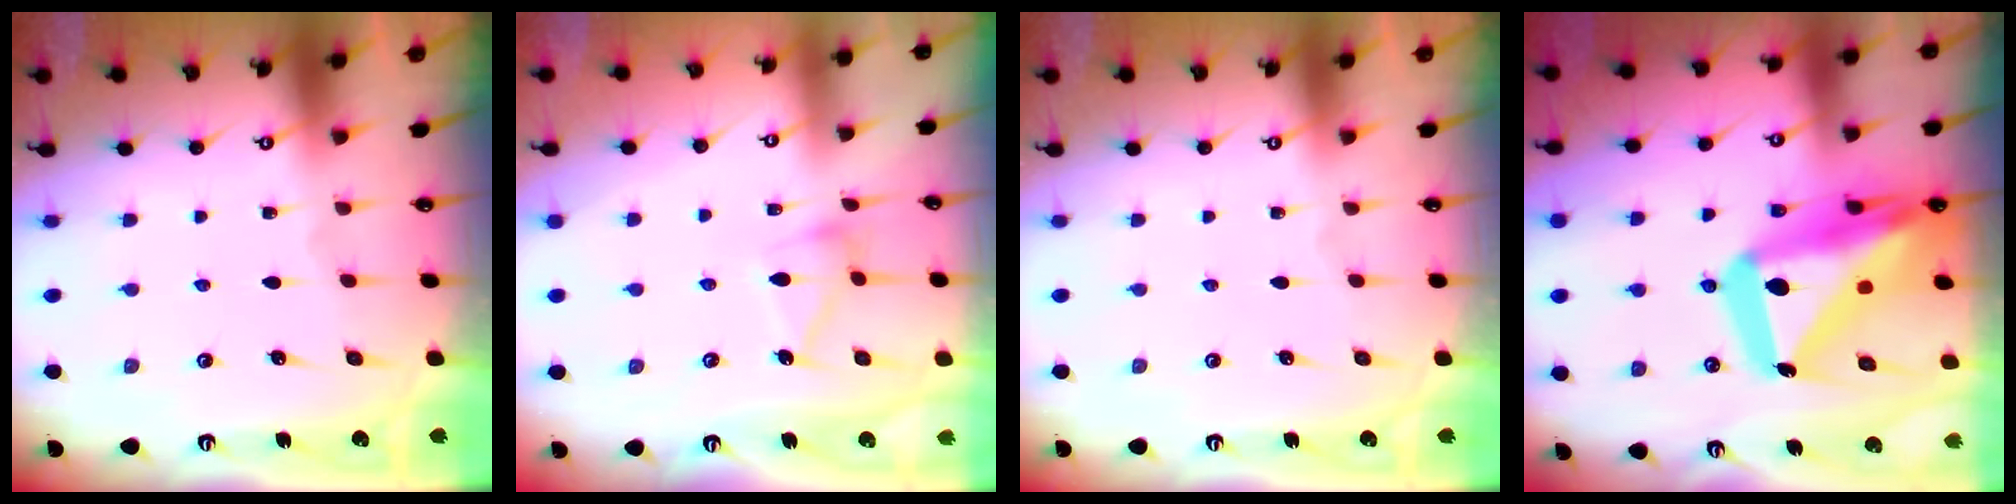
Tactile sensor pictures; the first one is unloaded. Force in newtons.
{"total": 11.7, "press": 11.7, "slide": 0.3}
{"total": 0.0}
{"total": 26.5, "press": 26.3, "slide": 2.7}